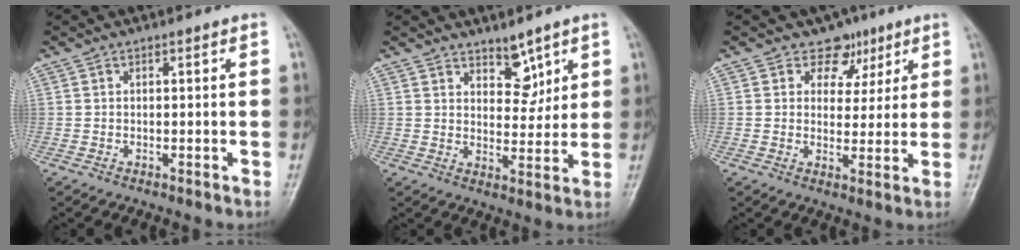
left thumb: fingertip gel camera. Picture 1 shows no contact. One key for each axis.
{"total": 5.4, "fx": 3.6, "fy": 3.0, "fz": 2.7, "tx": -0.010, "ty": -0.028, "tz": 0.059}
{"total": 6.0, "fx": 3.5, "fy": 4.8, "fz": 1.2, "tx": 0.020, "ty": -0.010, "tz": 0.049}